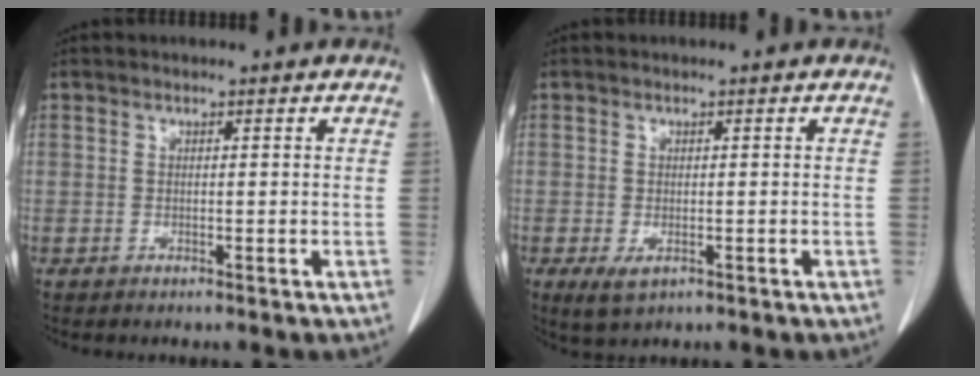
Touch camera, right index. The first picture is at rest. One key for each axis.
{"total": 2.7, "fx": -1.1, "fy": 1.4, "fz": 2.1, "tx": -0.039, "ty": -0.007, "tz": -0.009}